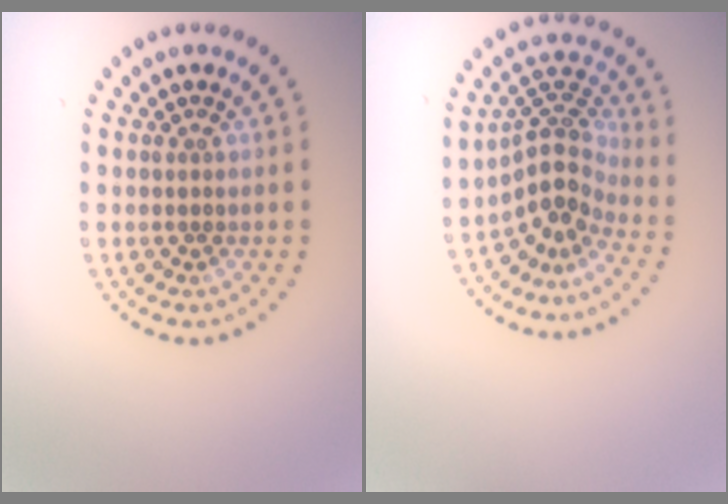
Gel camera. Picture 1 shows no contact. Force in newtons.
{"total": 4.0, "press": 2.8, "slide": 2.8}